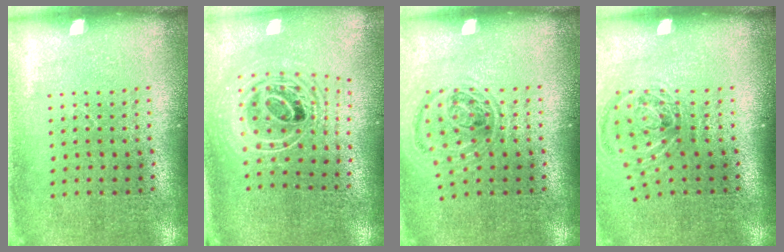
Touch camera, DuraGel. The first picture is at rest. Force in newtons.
{"total": 2.5, "press": 1.8, "slide": 1.6}
{"total": 1.0, "press": 0.9, "slide": 0.2}
{"total": 1.2, "press": 1.0, "slide": 0.6}